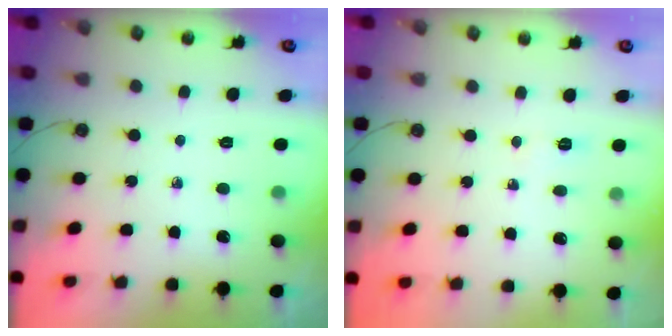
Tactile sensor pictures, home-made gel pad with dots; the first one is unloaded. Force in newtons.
{"total": 4.9, "press": 3.1, "slide": 3.8}